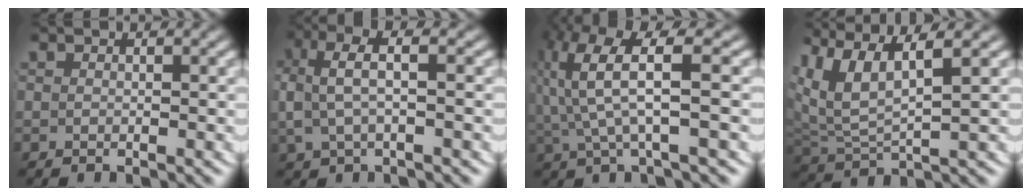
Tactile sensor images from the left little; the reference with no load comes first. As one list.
[{"total": 4.6, "force": [1.0, 2.4, 3.9], "torque": [-0.080, 0.012, 0.015]}, {"total": 7.1, "force": [2.3, 3.1, 6.0], "torque": [-0.122, 0.002, 0.038]}, {"total": 9.1, "force": [3.5, 6.2, 5.7], "torque": [-0.142, 0.004, 0.054]}]